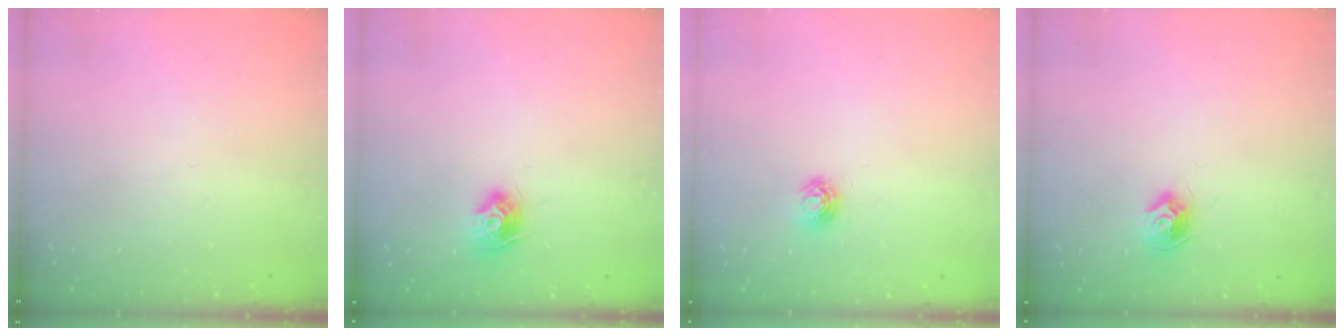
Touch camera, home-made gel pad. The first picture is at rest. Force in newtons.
{"total": 9.6, "press": 9.6, "slide": 0.7}
{"total": 5.0, "press": 5.0, "slide": 0.6}
{"total": 8.0, "press": 7.9, "slide": 0.5}